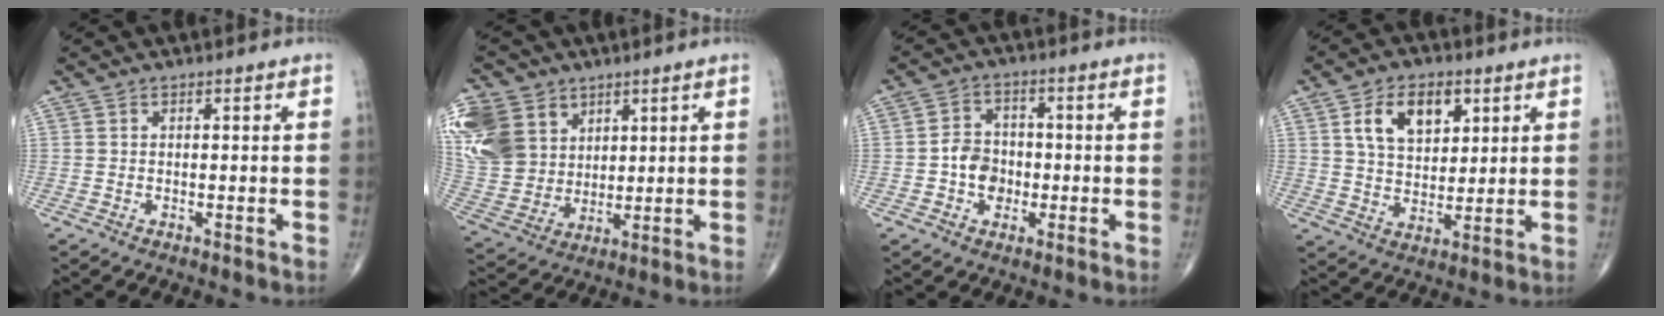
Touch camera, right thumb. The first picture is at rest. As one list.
[{"total": 19.4, "force": [7.8, 15.1, 9.3], "torque": [-0.215, 0.000, 0.169]}, {"total": 8.4, "force": [-1.5, 7.0, 4.4], "torque": [-0.037, 0.022, -0.033]}, {"total": 10.7, "force": [4.3, 6.6, 7.2], "torque": [-0.094, -0.013, 0.080]}]